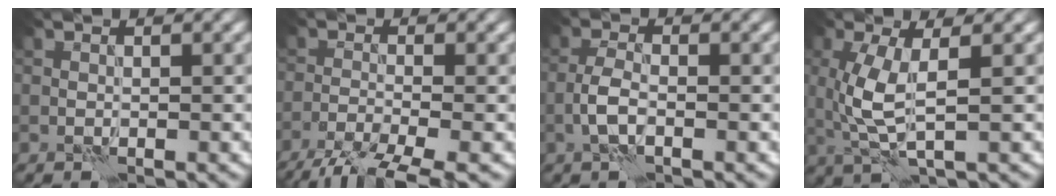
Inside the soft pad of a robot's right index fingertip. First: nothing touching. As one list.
[{"total": 6.4, "force": [-4.7, 1.2, 4.1], "torque": [-0.068, -0.007, -0.095]}, {"total": 2.2, "force": [-0.9, 0.8, 1.8], "torque": [-0.040, 0.007, -0.024]}, {"total": 4.4, "force": [0.4, 1.5, 4.1], "torque": [-0.104, -0.001, 0.011]}]